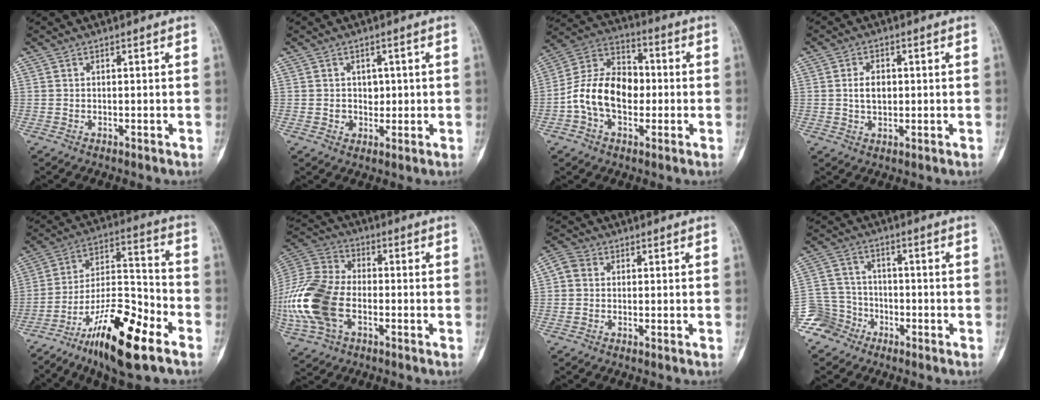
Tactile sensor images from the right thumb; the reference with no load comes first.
{"total": 3.0, "force": [0.4, 2.7, 1.4], "torque": [0.011, 0.002, 0.008]}
{"total": 14.7, "force": [-1.9, 10.1, 10.5], "torque": [-0.174, 0.041, -0.042]}
{"total": 4.3, "force": [0.3, 2.9, 3.2], "torque": [-0.046, 0.002, 0.007]}
{"total": 19.6, "force": [-11.5, 5.3, 14.9], "torque": [-0.260, 0.072, -0.200]}
{"total": 21.9, "force": [-4.9, 14.1, 16.0], "torque": [-0.379, 0.014, -0.088]}
{"total": 3.3, "force": [0.4, 2.9, 1.4], "torque": [-0.017, 0.011, 0.003]}
{"total": 7.3, "force": [-4.8, 5.5, -0.2], "torque": [0.035, 0.044, -0.102]}